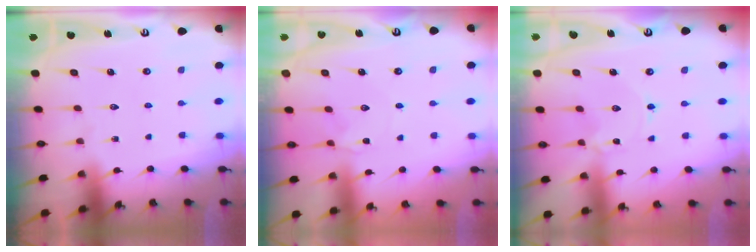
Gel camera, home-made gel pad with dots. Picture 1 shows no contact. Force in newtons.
{"total": 1.1, "press": 1.0, "slide": 0.3}
{"total": 0.0}